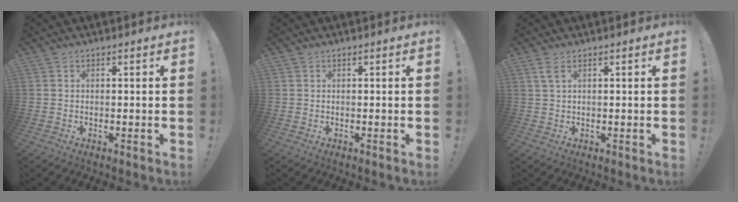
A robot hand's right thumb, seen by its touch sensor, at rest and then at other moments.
{"total": 0.0}
{"total": 2.6, "force": [1.2, 0.5, 2.3], "torque": [-0.046, 0.000, 0.020]}